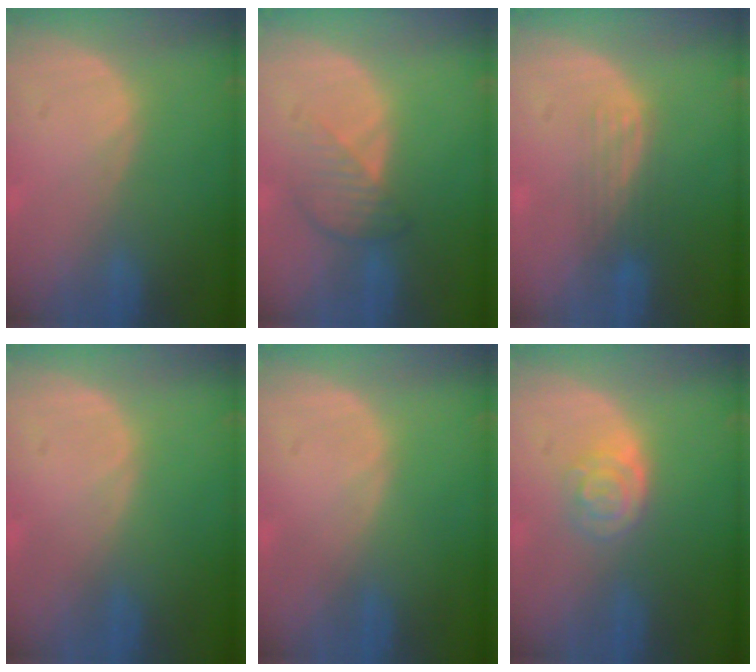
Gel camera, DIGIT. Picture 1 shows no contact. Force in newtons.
{"total": 4.3, "press": 3.8, "slide": 1.9}
{"total": 2.9, "press": 2.7, "slide": 1.1}
{"total": 0.0}
{"total": 0.0}
{"total": 4.2, "press": 3.8, "slide": 2.0}